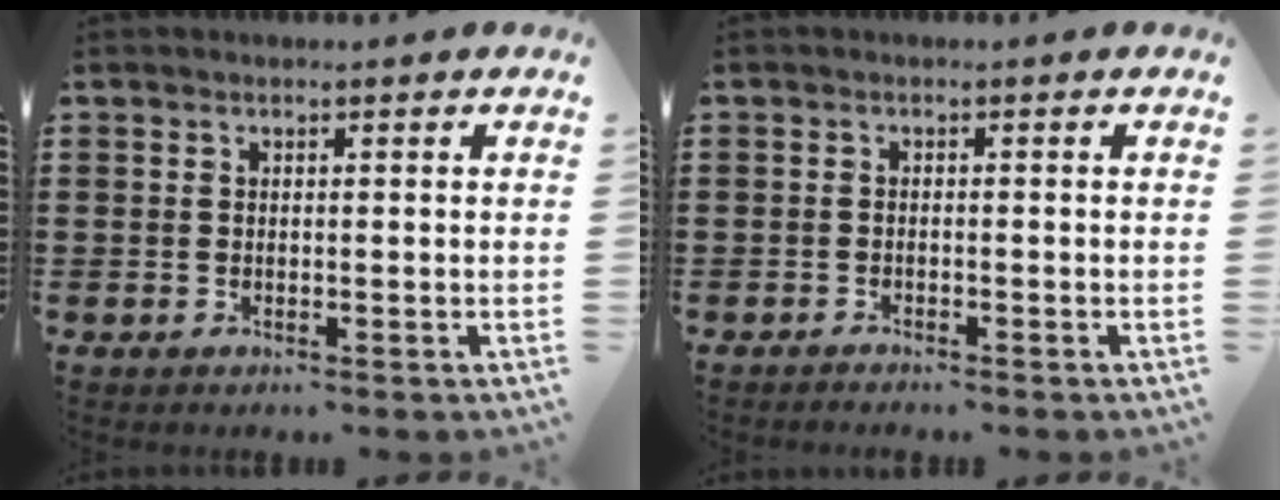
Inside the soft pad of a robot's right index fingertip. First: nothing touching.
{"total": 0.7, "force": [-0.7, -0.2, -0.1], "torque": [0.002, 0.001, -0.014]}